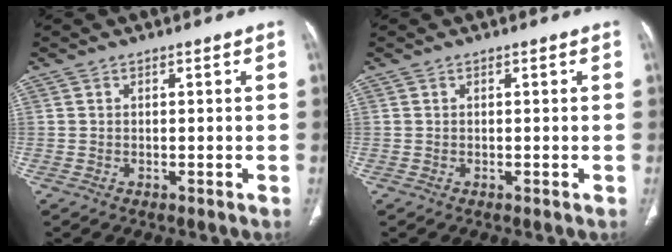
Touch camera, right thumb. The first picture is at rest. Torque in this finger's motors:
{"motor_torque": [-0.03, -0.16, 0.24, 0.06, -0.03]}